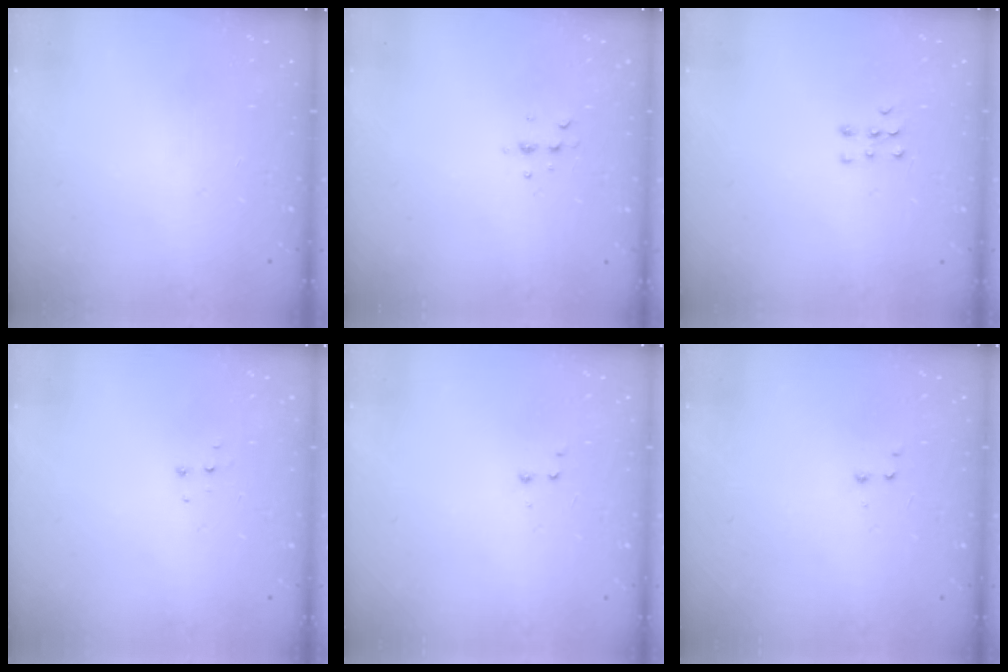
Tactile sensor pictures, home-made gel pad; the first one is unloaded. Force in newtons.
{"total": 4.7, "press": 4.6, "slide": 0.6}
{"total": 5.5, "press": 5.5, "slide": 0.9}
{"total": 4.5, "press": 4.5, "slide": 0.4}
{"total": 2.6, "press": 2.5, "slide": 0.6}
{"total": 2.6, "press": 2.5, "slide": 0.6}